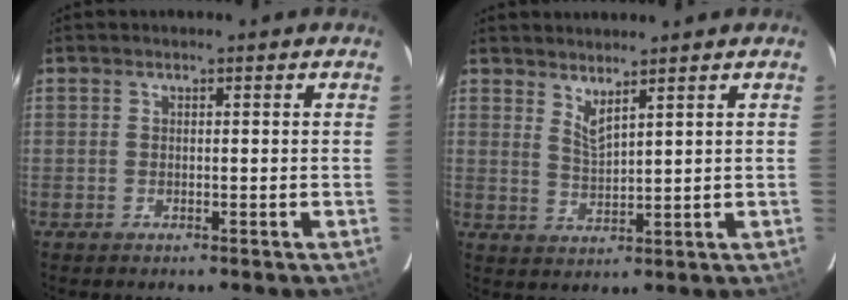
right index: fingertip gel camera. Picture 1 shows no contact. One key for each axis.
{"total": 3.5, "fx": 3.0, "fy": 0.2, "fz": 1.9, "tx": -0.035, "ty": -0.010, "tz": 0.052}